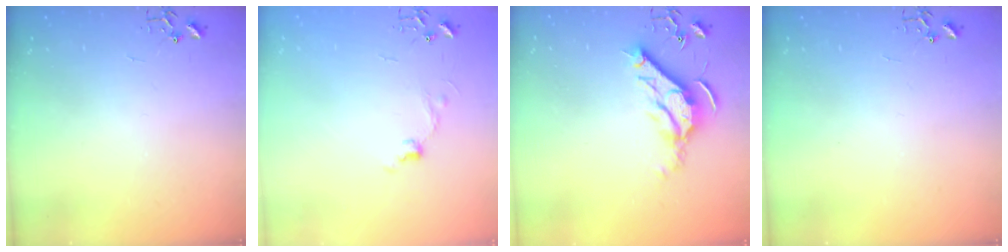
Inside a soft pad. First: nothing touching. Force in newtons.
{"total": 6.8, "press": 6.8, "slide": 0.7}
{"total": 11.7, "press": 11.6, "slide": 1.3}
{"total": 0.0}